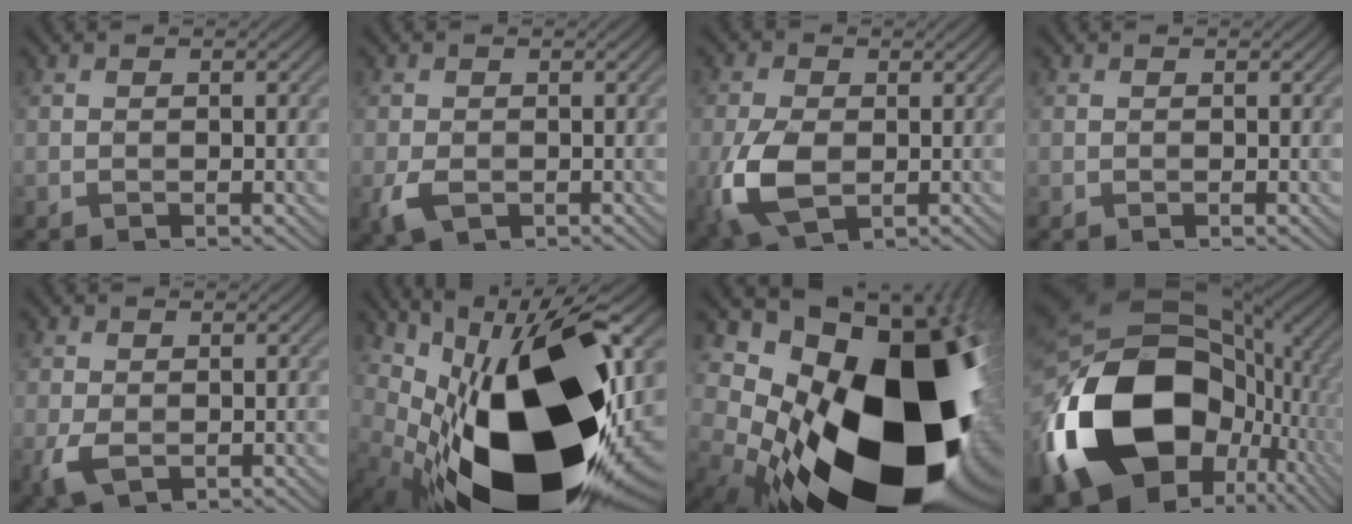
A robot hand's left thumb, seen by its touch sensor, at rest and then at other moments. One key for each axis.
{"total": 3.9, "fx": -0.8, "fy": 3.0, "fz": 2.3, "tx": -0.068, "ty": -0.005, "tz": -0.019}
{"total": 8.9, "fx": -1.7, "fy": 6.0, "fz": 6.4, "tx": -0.179, "ty": -0.009, "tz": -0.037}
{"total": 0.0}
{"total": 3.9, "fx": -0.3, "fy": 2.9, "fz": 2.5, "tx": -0.073, "ty": -0.006, "tz": -0.008}
{"total": 22.7, "fx": -1.6, "fy": 11.9, "fz": 19.3, "tx": -0.320, "ty": -0.053, "tz": -0.014}
{"total": 23.3, "fx": -2.2, "fy": 14.9, "fz": 17.8, "tx": -0.310, "ty": -0.070, "tz": -0.010}
{"total": 22.0, "fx": -3.9, "fy": 16.3, "fz": 14.2, "tx": -0.357, "ty": -0.020, "tz": -0.060}